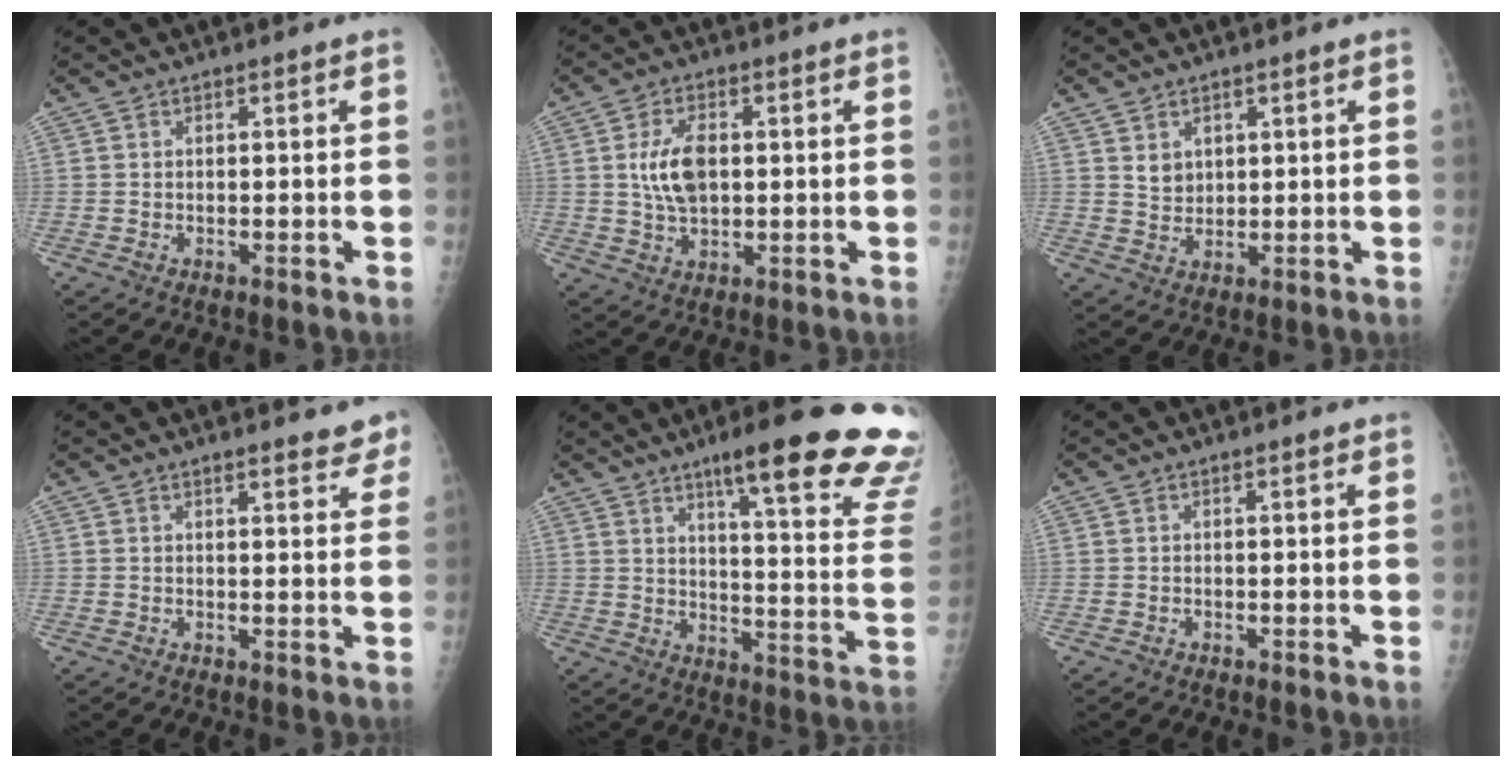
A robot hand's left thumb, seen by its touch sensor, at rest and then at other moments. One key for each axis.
{"total": 7.6, "fx": 1.0, "fy": 4.3, "fz": 6.2, "tx": -0.111, "ty": -0.001, "tz": 0.024}
{"total": 3.4, "fx": 1.7, "fy": 2.6, "fz": 1.5, "tx": -0.013, "ty": -0.015, "tz": 0.039}
{"total": 5.9, "fx": 4.8, "fy": 1.6, "fz": 3.0, "tx": -0.009, "ty": -0.017, "tz": 0.051}
{"total": 26.1, "fx": 18.0, "fy": 3.5, "fz": 18.5, "tx": -0.205, "ty": -0.092, "tz": 0.234}
{"total": 0.6, "fx": 0.5, "fy": 0.0, "fz": 0.4, "tx": -0.007, "ty": 0.002, "tz": 0.006}